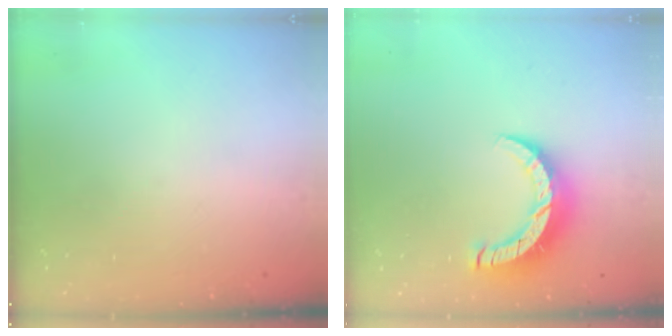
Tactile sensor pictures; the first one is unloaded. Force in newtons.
{"total": 9.9, "press": 9.9, "slide": 0.6}